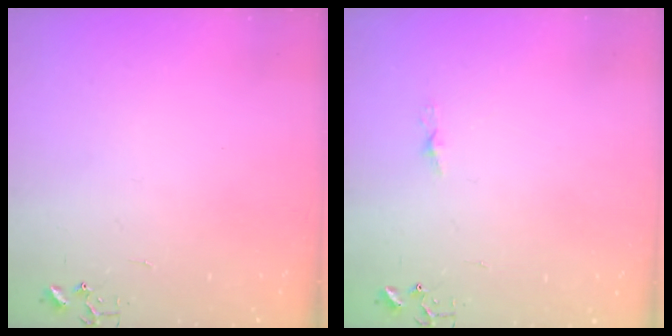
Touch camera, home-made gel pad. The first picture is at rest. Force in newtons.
{"total": 3.8, "press": 3.7, "slide": 0.3}